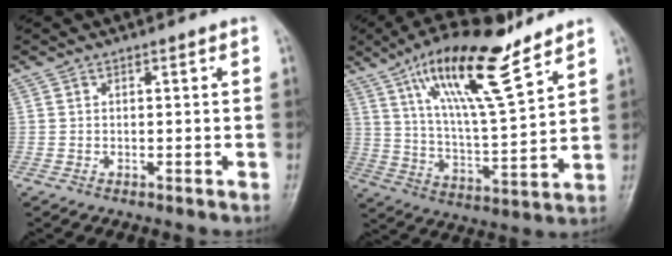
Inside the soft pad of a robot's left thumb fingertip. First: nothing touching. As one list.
[{"total": 18.7, "force": [11.6, 4.7, 13.8], "torque": [-0.223, -0.052, 0.211]}]